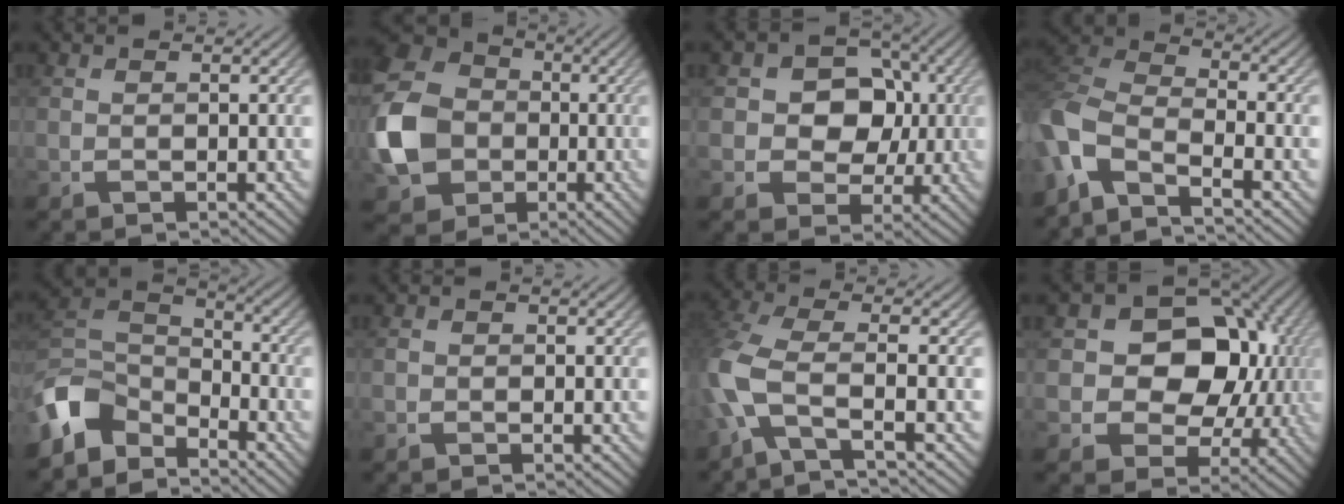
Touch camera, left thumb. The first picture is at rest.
{"total": 11.4, "force": [-2.0, 9.6, 6.0], "torque": [-0.162, -0.001, -0.052]}
{"total": 8.4, "force": [0.4, 6.9, 4.8], "torque": [-0.076, 0.009, -0.013]}
{"total": 9.4, "force": [-6.2, 3.7, 6.0], "torque": [-0.141, -0.016, -0.138]}
{"total": 8.6, "force": [-6.3, 4.5, 3.8], "torque": [-0.090, -0.002, -0.145]}
{"total": 0.8, "force": [-0.4, 0.7, 0.2], "torque": [-0.003, -0.004, -0.011]}
{"total": 8.4, "force": [-2.9, 2.7, 7.4], "torque": [-0.177, 0.001, -0.079]}
{"total": 14.2, "force": [1.6, 11.1, 8.7], "torque": [-0.123, 0.012, 0.008]}